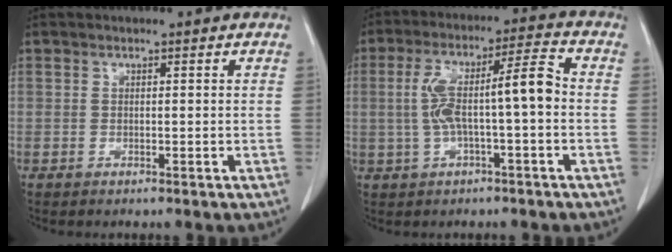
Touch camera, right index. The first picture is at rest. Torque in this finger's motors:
{"motor_torque": [0.59, -0.05, 0.28, 0.10]}